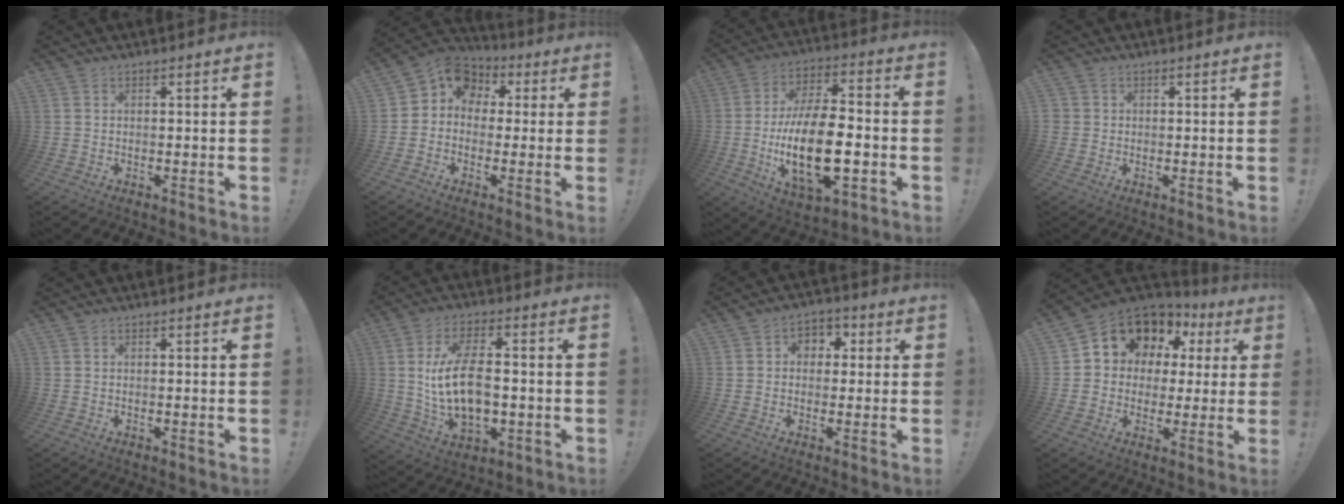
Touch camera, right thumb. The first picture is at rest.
{"total": 7.6, "force": [1.8, 6.7, 3.0], "torque": [-0.044, -0.007, 0.042]}
{"total": 21.7, "force": [-4.9, 10.4, 18.4], "torque": [-0.343, 0.008, -0.079]}
{"total": 1.7, "force": [0.0, 1.7, 0.3], "torque": [-0.011, 0.003, 0.002]}
{"total": 0.0}
{"total": 15.3, "force": [-0.2, 8.5, 12.7], "torque": [-0.237, 0.000, -0.006]}
{"total": 4.8, "force": [-0.6, 4.3, 2.0], "torque": [-0.019, 0.013, -0.011]}
{"total": 11.3, "force": [5.9, 8.5, 4.7], "torque": [-0.079, -0.041, 0.116]}